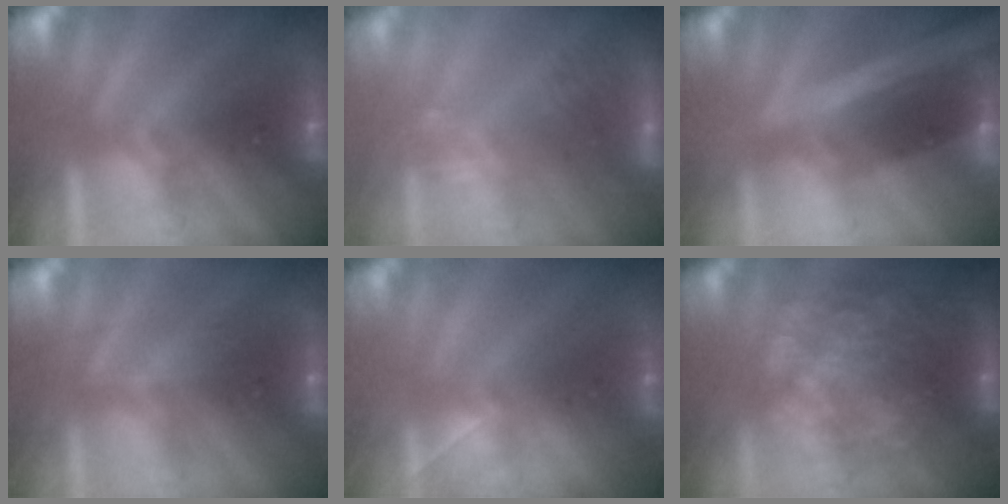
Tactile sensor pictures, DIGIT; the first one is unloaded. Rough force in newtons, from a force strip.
{"total": 2.6}
{"total": 2.1}
{"total": 2.5}
{"total": 1.6}
{"total": 5.8}